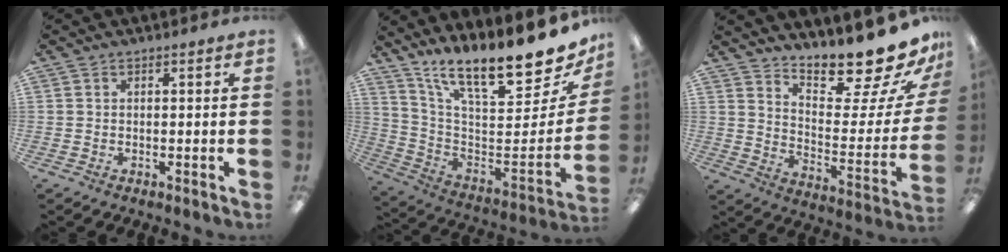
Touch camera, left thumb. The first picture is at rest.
{"total": 16.5, "force": [13.6, 3.3, 8.7], "torque": [-0.124, -0.122, 0.223]}
{"total": 17.5, "force": [16.0, 2.8, 6.5], "torque": [-0.076, -0.147, 0.260]}